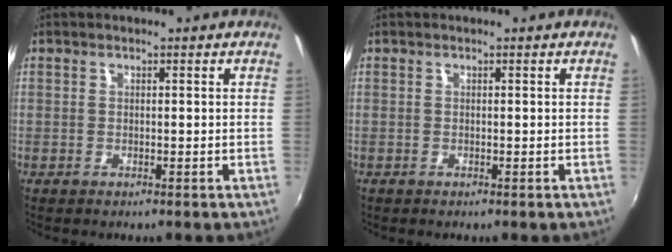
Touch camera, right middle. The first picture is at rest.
{"total": 0.0}